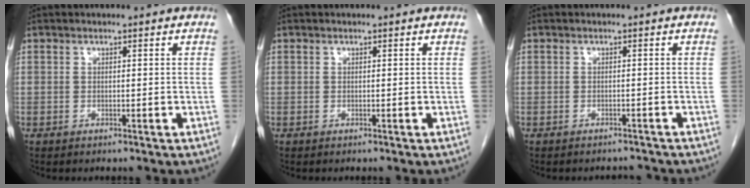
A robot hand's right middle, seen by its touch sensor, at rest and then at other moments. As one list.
[{"total": 0.0}, {"total": 2.0, "force": [-1.9, 0.5, -0.3], "torque": [0.006, -0.003, -0.025]}]